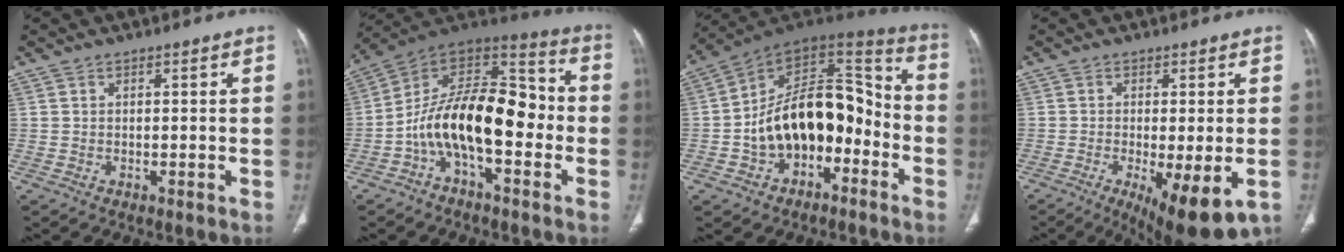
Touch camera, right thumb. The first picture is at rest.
{"total": 18.8, "force": [-4.1, 9.4, 15.8], "torque": [-0.241, 0.075, -0.078]}
{"total": 20.0, "force": [-5.4, 12.7, 14.5], "torque": [-0.193, 0.081, -0.084]}
{"total": 11.6, "force": [-4.4, 3.3, 10.2], "torque": [-0.149, -0.020, -0.059]}